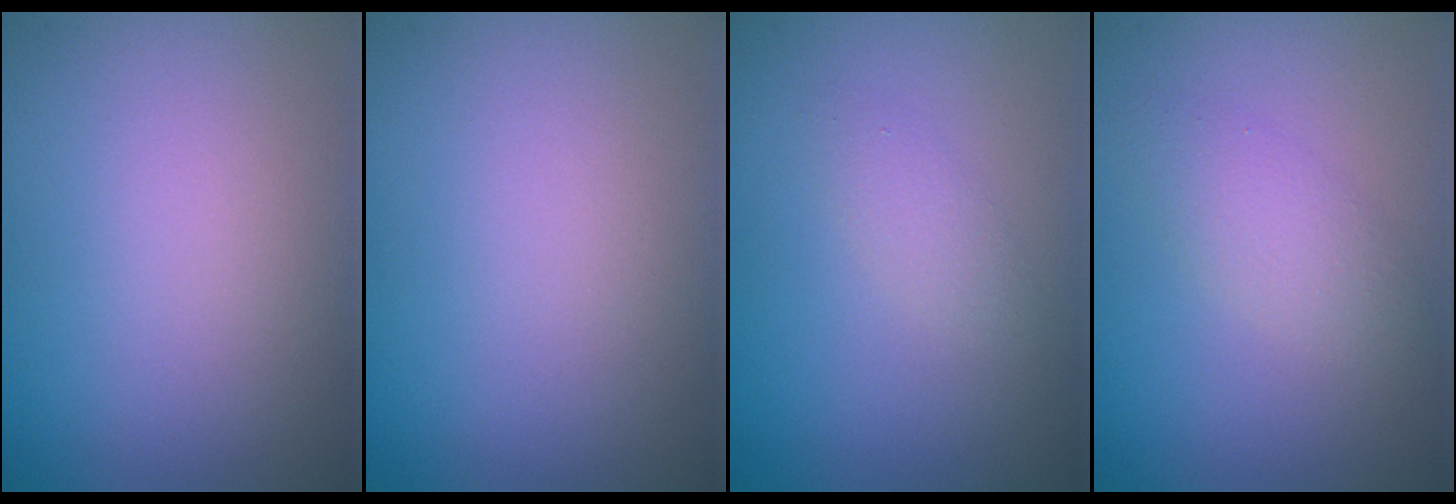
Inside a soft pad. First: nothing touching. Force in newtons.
{"total": 0.0}
{"total": 1.2, "press": 1.2, "slide": 0.0}
{"total": 2.2, "press": 2.2, "slide": 0.0}